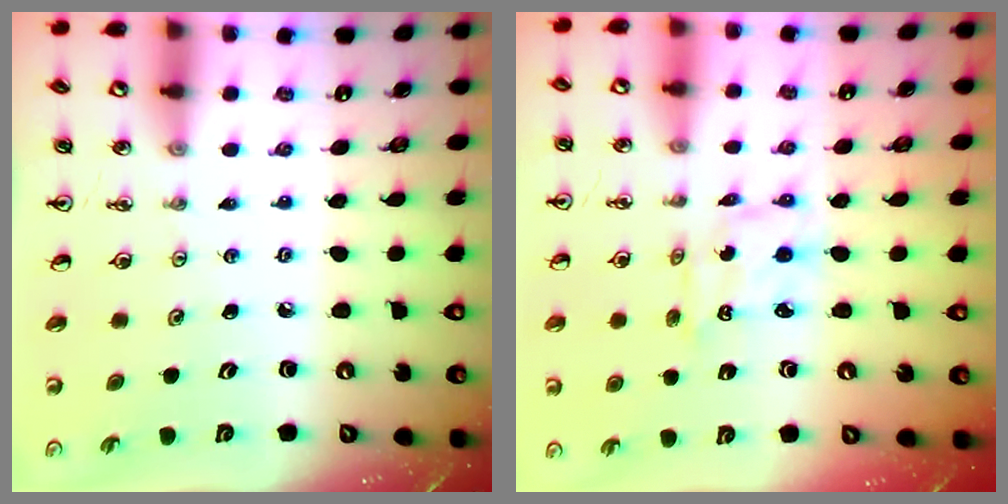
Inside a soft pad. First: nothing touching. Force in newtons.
{"total": 1.9, "press": 1.9, "slide": 0.1}